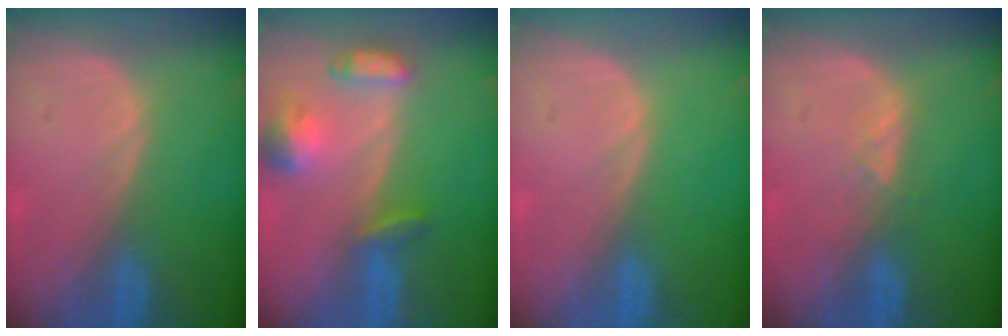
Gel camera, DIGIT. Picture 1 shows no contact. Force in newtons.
{"total": 6.5, "press": 6.3, "slide": 1.8}
{"total": 0.0}
{"total": 1.6, "press": 1.6, "slide": 0.3}